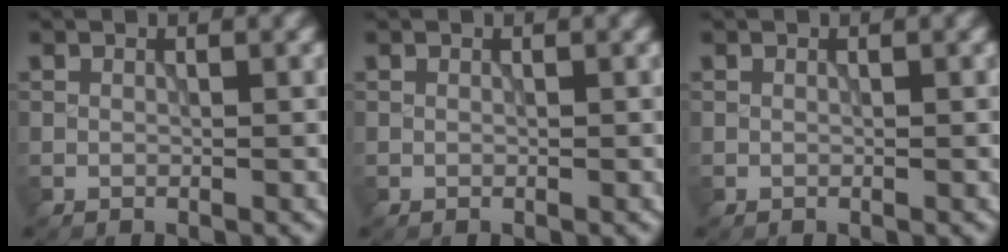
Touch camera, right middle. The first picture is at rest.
{"total": 0.0}
{"total": 0.0}